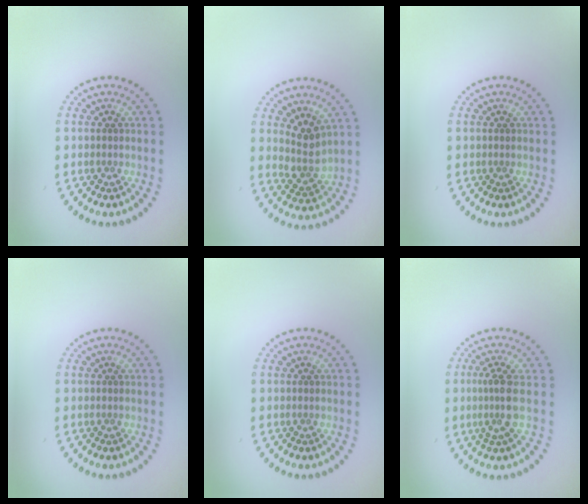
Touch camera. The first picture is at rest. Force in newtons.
{"total": 2.7, "press": 2.2, "slide": 1.5}
{"total": 0.0}
{"total": 0.0}
{"total": 0.0}
{"total": 2.6, "press": 2.0, "slide": 1.8}